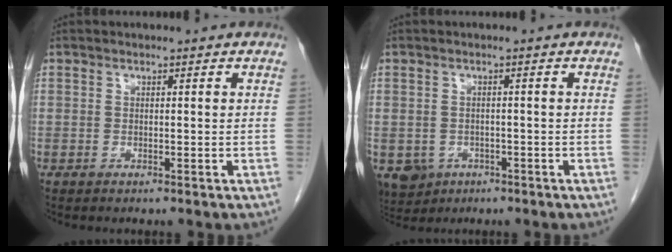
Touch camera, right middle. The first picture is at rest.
{"total": 6.6, "force": [-3.5, 5.3, 2.0], "torque": [-0.045, 0.000, -0.047]}